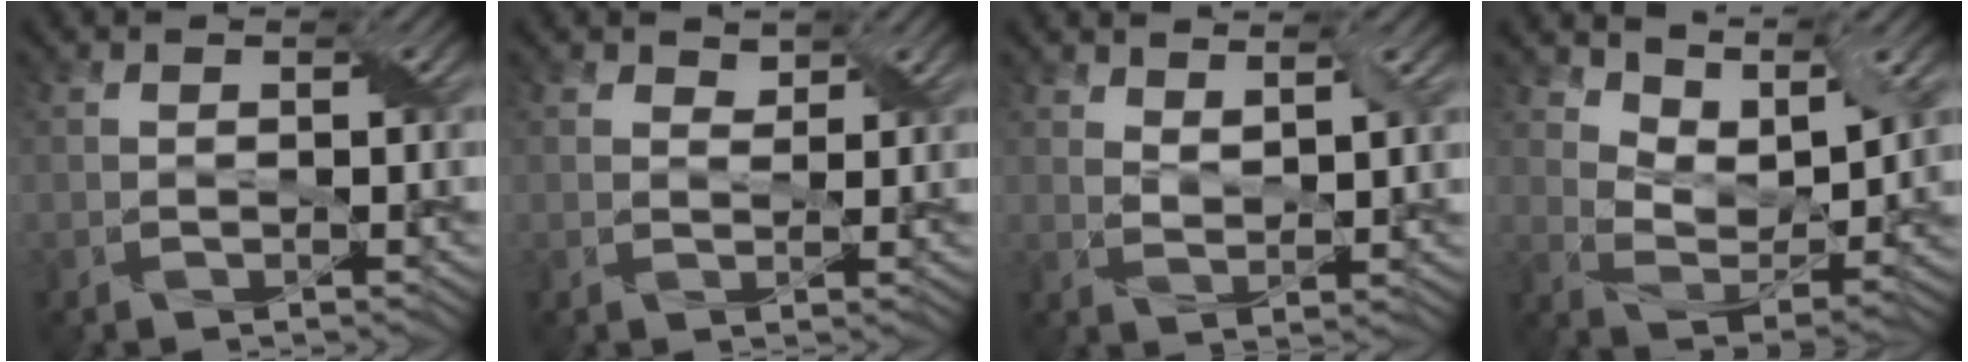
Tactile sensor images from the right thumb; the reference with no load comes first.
{"total": 1.3, "force": [1.1, 0.6, 0.4], "torque": [-0.014, 0.000, 0.020]}
{"total": 3.5, "force": [2.6, 0.8, 2.2], "torque": [-0.048, -0.001, 0.051]}
{"total": 8.4, "force": [6.4, 3.0, 4.5], "torque": [-0.103, -0.004, 0.109]}